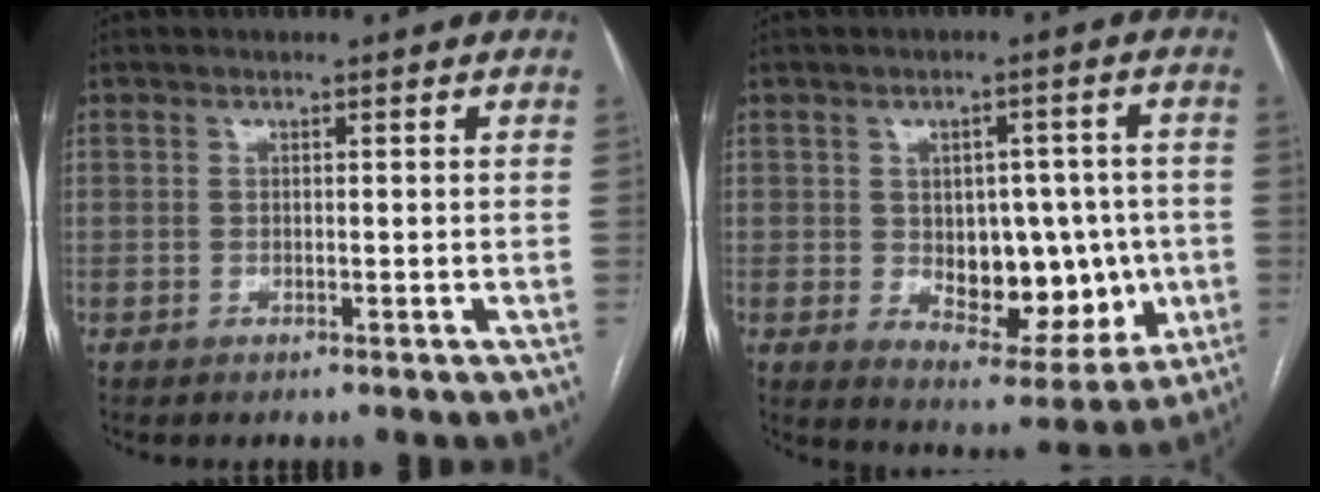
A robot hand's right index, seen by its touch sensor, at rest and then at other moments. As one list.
[{"total": 12.6, "force": [-1.1, 7.1, 10.3], "torque": [-0.130, 0.010, 0.004]}]